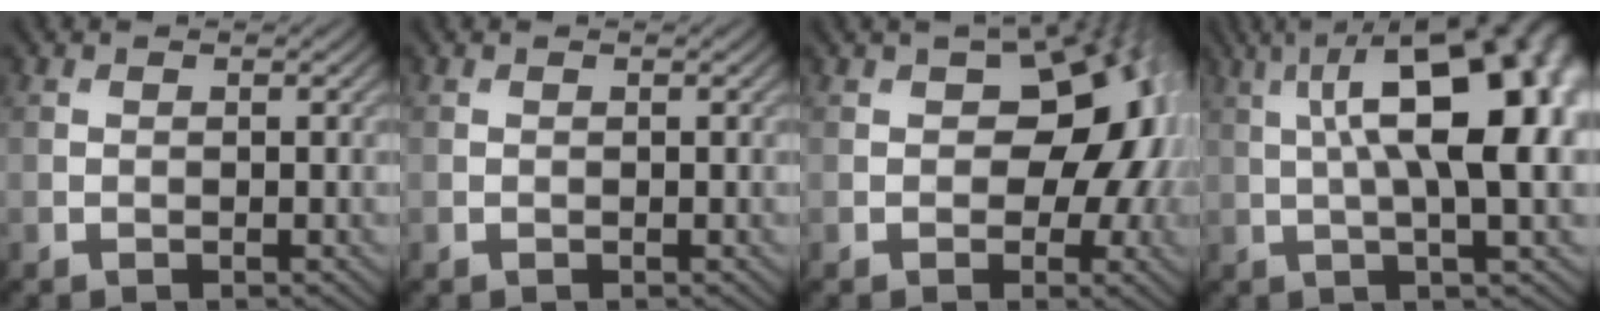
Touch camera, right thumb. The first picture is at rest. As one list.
[{"total": 0.0}, {"total": 11.3, "force": [1.1, 7.1, 8.8], "torque": [-0.109, 0.002, 0.013]}, {"total": 15.8, "force": [2.8, 5.8, 14.4], "torque": [-0.195, 0.034, 0.031]}]